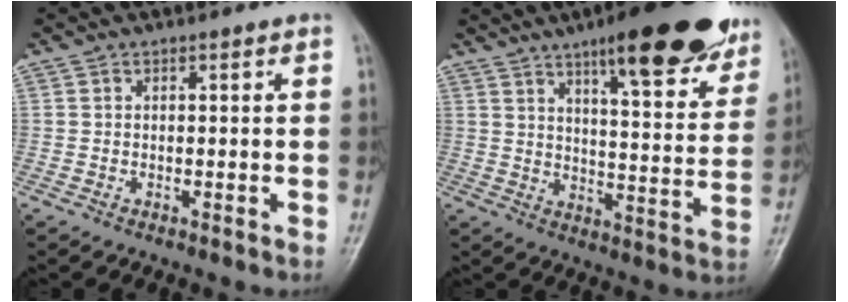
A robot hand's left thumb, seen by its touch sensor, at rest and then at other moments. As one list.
[{"total": 21.3, "force": [14.0, 5.7, 15.0], "torque": [-0.171, -0.053, 0.194]}]